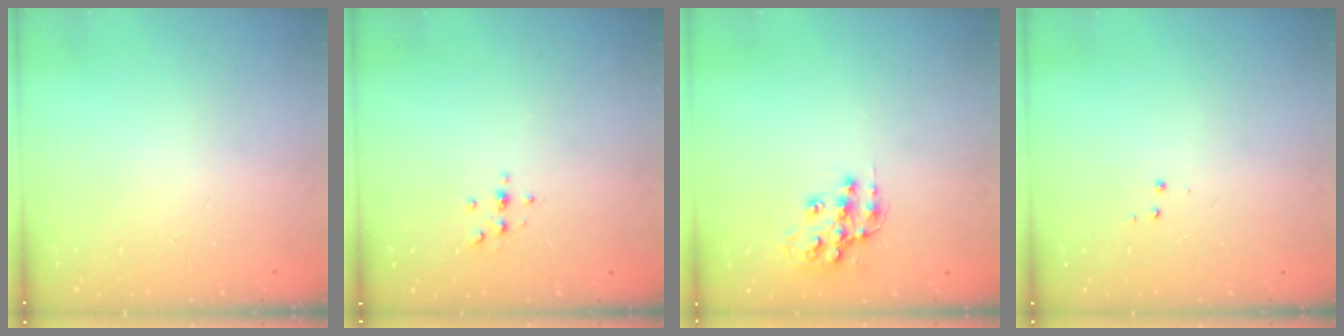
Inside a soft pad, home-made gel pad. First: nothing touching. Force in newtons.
{"total": 2.4, "press": 2.4, "slide": 0.3}
{"total": 12.8, "press": 12.8, "slide": 0.9}
{"total": 2.9, "press": 2.8, "slide": 0.4}